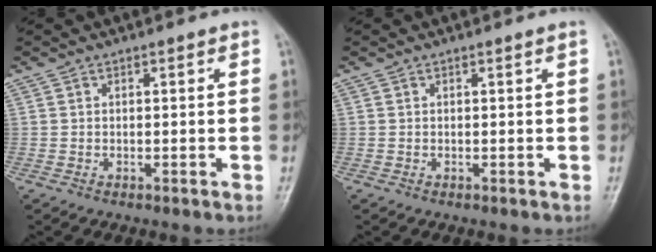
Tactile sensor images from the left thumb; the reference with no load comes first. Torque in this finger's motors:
{"motor_torque": [-0.02, 0.03, -0.07, -0.02, 0.00]}